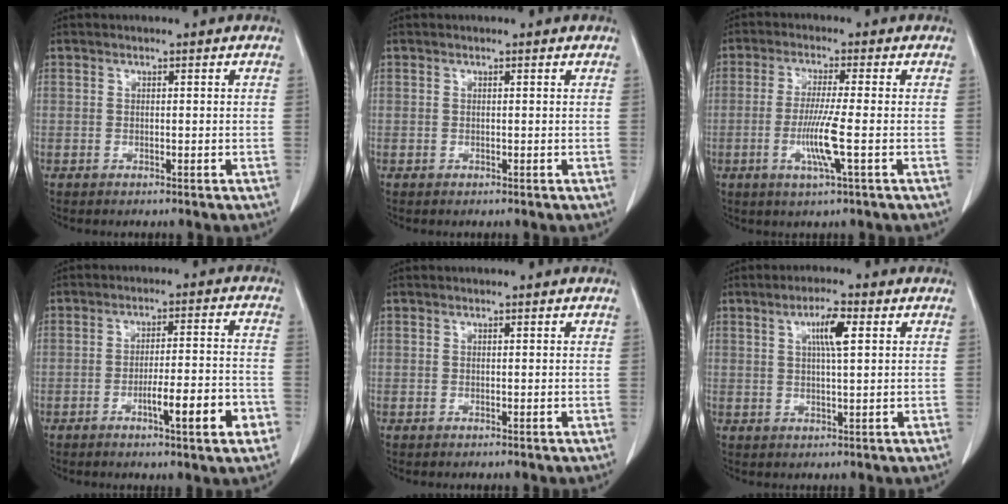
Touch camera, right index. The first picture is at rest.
{"total": 0.0}
{"total": 6.6, "force": [-1.7, -0.8, 6.3], "torque": [-0.124, -0.016, -0.035]}
{"total": 9.0, "force": [-3.9, 0.7, 8.1], "torque": [-0.118, 0.003, -0.055]}
{"total": 0.0}
{"total": 4.9, "force": [1.7, 0.5, 4.6], "torque": [-0.082, 0.001, 0.030]}